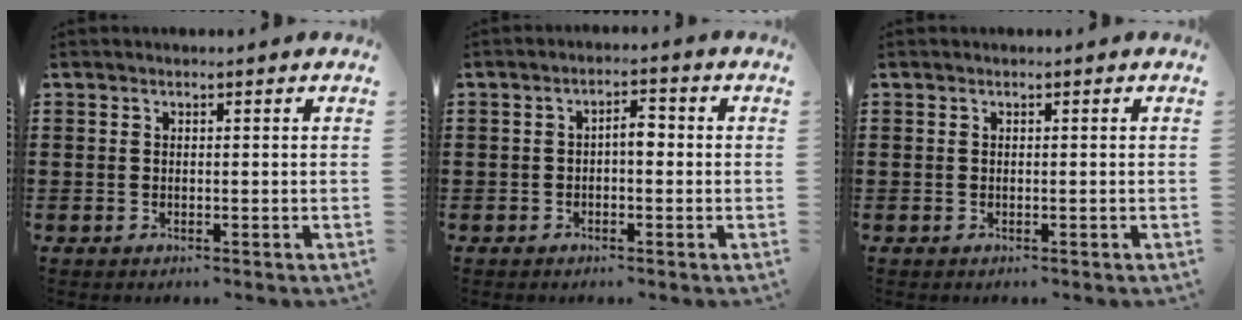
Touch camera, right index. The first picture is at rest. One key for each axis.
{"total": 2.7, "fx": -0.4, "fy": 1.1, "fz": 2.5, "tx": -0.047, "ty": 0.006, "tz": -0.010}
{"total": 0.0}